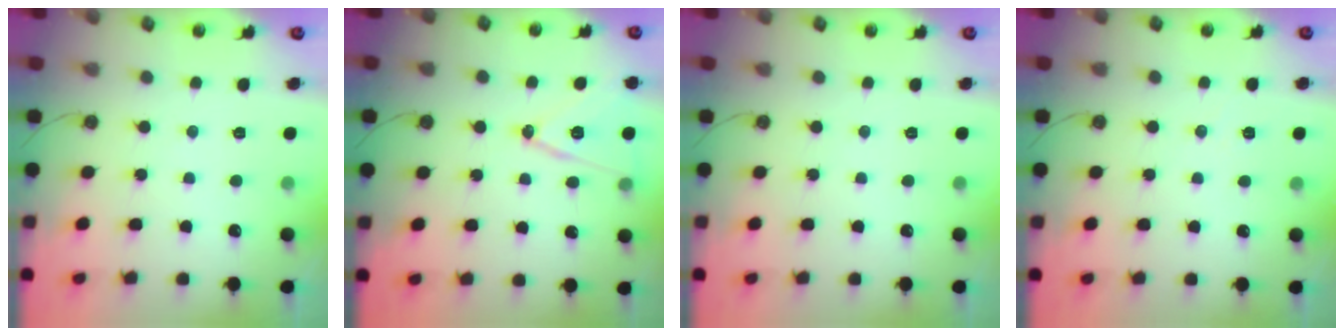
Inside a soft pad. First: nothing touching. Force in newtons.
{"total": 13.1, "press": 12.7, "slide": 3.2}
{"total": 0.0}
{"total": 5.7, "press": 3.8, "slide": 4.3}